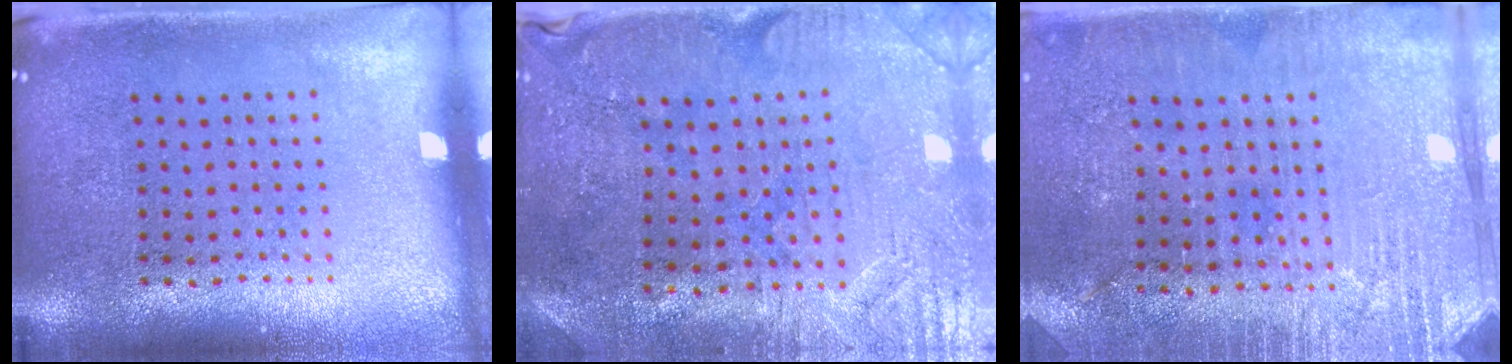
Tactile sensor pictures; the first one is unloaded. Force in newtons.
{"total": 0.8, "press": 0.6, "slide": 0.5}
{"total": 2.9, "press": 2.8, "slide": 0.6}